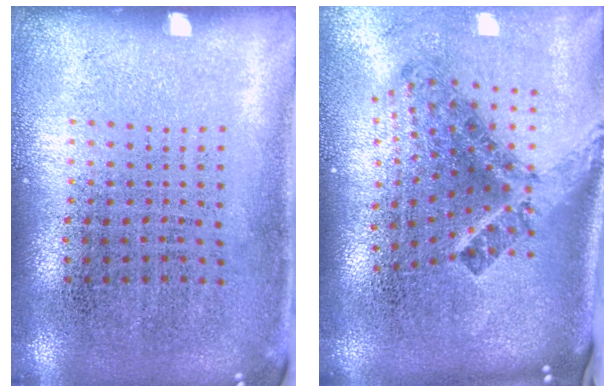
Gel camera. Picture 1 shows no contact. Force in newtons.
{"total": 3.0, "press": 1.7, "slide": 2.4}